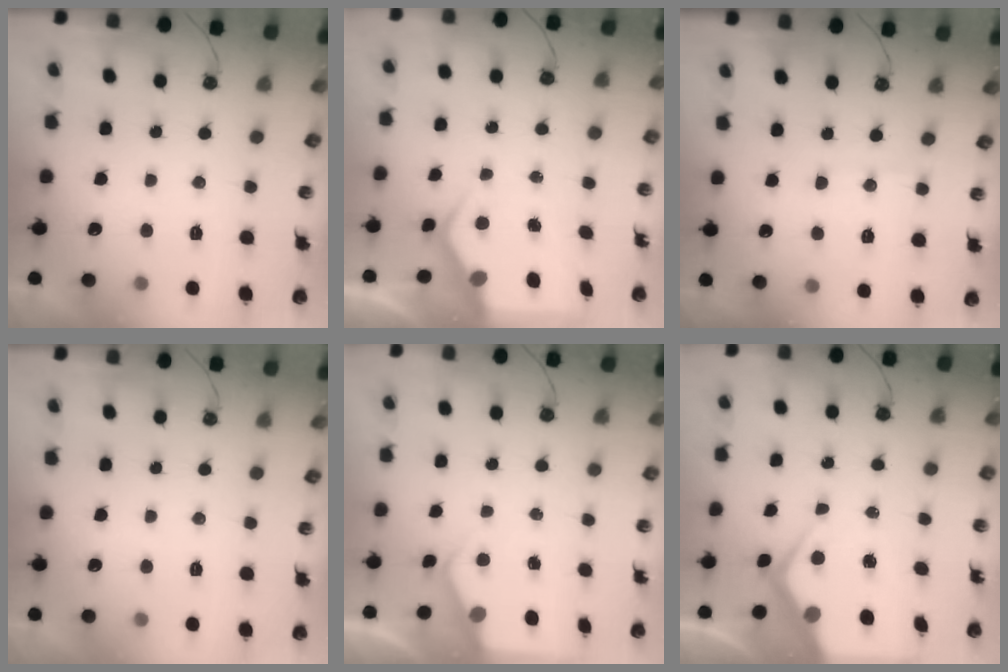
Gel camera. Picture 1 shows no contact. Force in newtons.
{"total": 7.2, "press": 7.2, "slide": 0.7}
{"total": 4.5, "press": 4.4, "slide": 0.7}
{"total": 0.0}
{"total": 3.9, "press": 3.9, "slide": 0.2}
{"total": 8.7, "press": 8.7, "slide": 1.0}